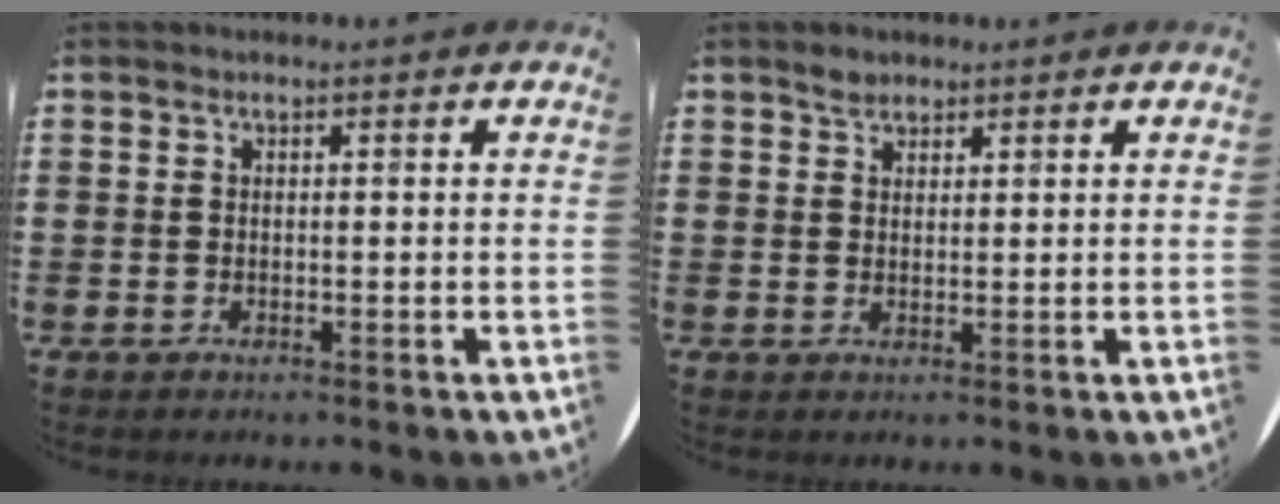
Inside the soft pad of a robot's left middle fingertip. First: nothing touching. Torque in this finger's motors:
{"motor_torque": [-0.05, 0.09, -0.02, 0.02]}